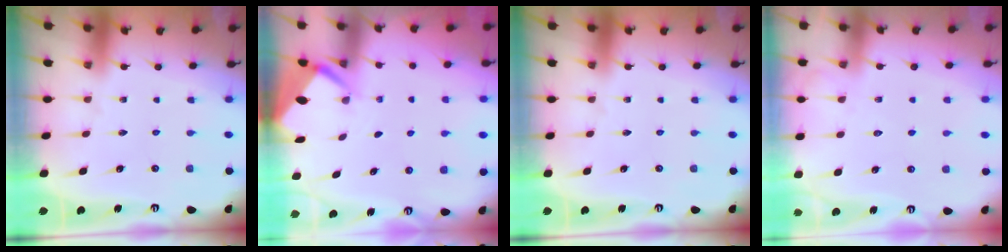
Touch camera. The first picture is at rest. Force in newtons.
{"total": 2.6, "press": 2.6, "slide": 0.3}
{"total": 0.0}
{"total": 7.5, "press": 7.5, "slide": 0.9}